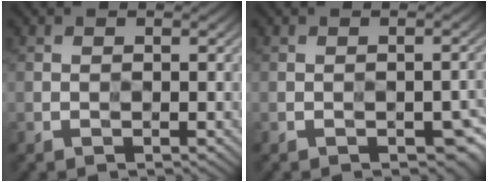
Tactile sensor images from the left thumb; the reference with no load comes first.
{"total": 4.9, "force": [-2.4, 2.8, 3.3], "torque": [-0.033, -0.021, -0.022]}